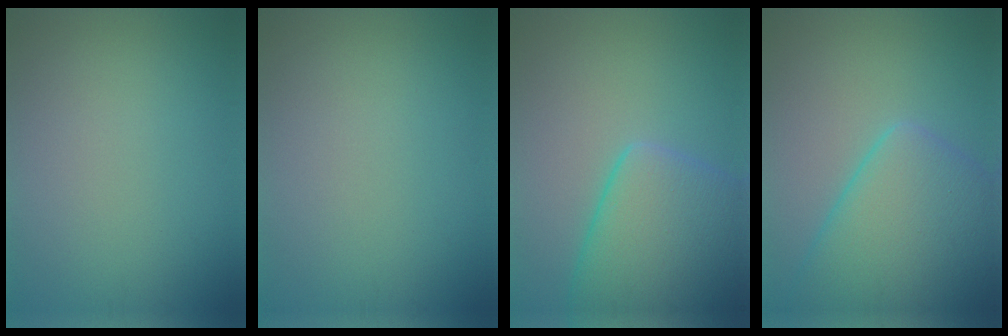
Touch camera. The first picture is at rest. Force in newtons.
{"total": 0.0}
{"total": 8.6, "press": 8.6, "slide": 0.5}
{"total": 9.3, "press": 9.3, "slide": 0.4}